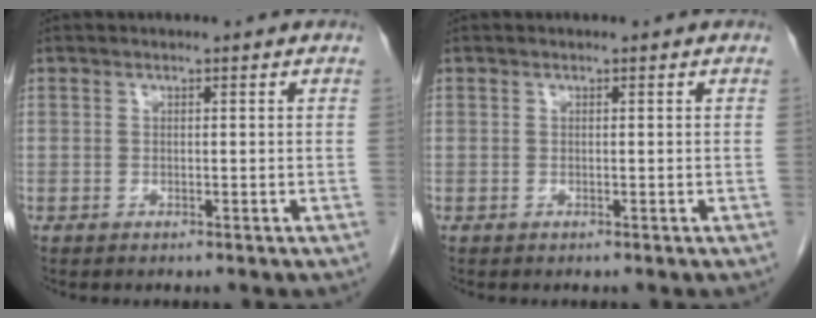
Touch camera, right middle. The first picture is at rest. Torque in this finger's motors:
{"motor_torque": [-0.16, -0.16, 0.00, -0.01]}